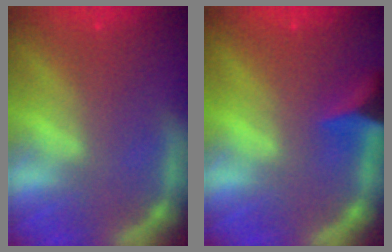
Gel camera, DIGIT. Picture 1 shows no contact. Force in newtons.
{"total": 4.0}